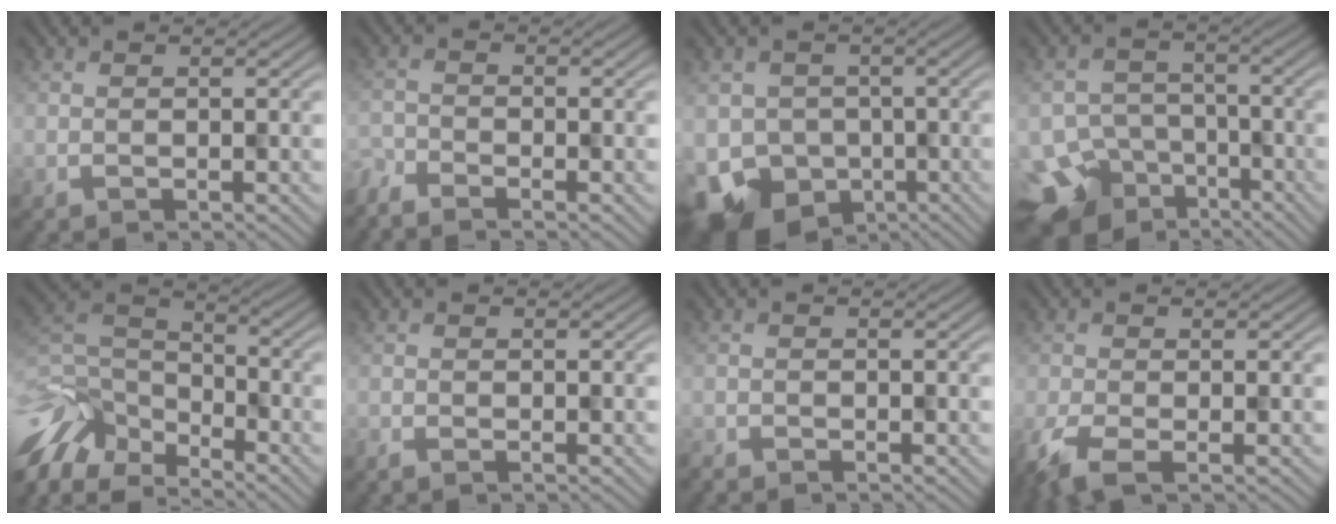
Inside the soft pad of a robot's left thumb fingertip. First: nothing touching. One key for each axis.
{"total": 2.7, "fx": -2.7, "fy": 0.2, "fz": 0.5, "tx": -0.023, "ty": -0.008, "tz": -0.059}
{"total": 10.2, "fx": -5.4, "fy": 7.7, "fz": 4.0, "tx": -0.093, "ty": -0.041, "tz": -0.086}
{"total": 12.1, "fx": -8.0, "fy": 8.2, "fz": 3.7, "tx": -0.096, "ty": -0.030, "tz": -0.105}
{"total": 10.8, "fx": -8.0, "fy": 4.8, "fz": 5.5, "tx": -0.156, "ty": -0.011, "tz": -0.152}
{"total": 1.0, "fx": -0.9, "fy": 0.2, "fz": 0.5, "tx": -0.009, "ty": -0.002, "tz": -0.013}
{"total": 1.1, "fx": -1.1, "fy": 0.2, "fz": -0.2, "tx": 0.006, "ty": -0.006, "tz": -0.020}
{"total": 4.0, "fx": -2.5, "fy": 1.3, "fz": 2.8, "tx": -0.059, "ty": -0.011, "tz": -0.048}